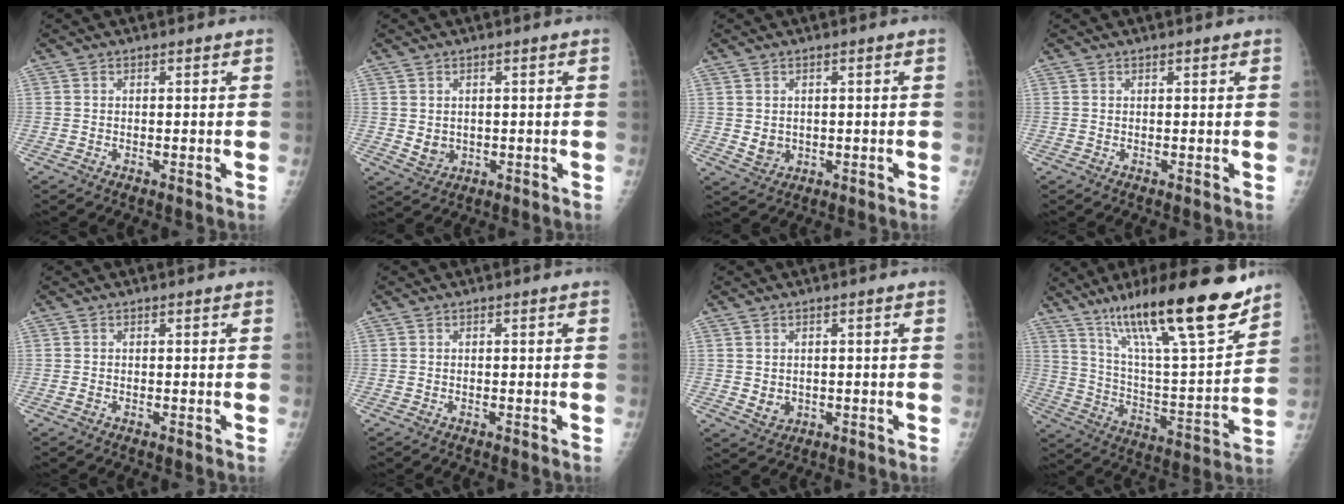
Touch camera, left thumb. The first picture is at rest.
{"total": 3.1, "force": [0.2, 2.6, 1.6], "torque": [-0.019, -0.006, 0.016]}
{"total": 3.0, "force": [0.2, 2.6, 1.5], "torque": [-0.017, -0.005, 0.015]}
{"total": 0.6, "force": [0.4, 0.2, 0.3], "torque": [-0.005, -0.001, 0.007]}
{"total": 0.6, "force": [0.0, 0.4, 0.4], "torque": [-0.009, -0.001, 0.002]}
{"total": 0.0}
{"total": 2.8, "force": [0.1, 2.4, 1.5], "torque": [-0.018, -0.004, 0.012]}
{"total": 25.1, "force": [17.3, 4.2, 17.6], "torque": [-0.270, -0.073, 0.294]}